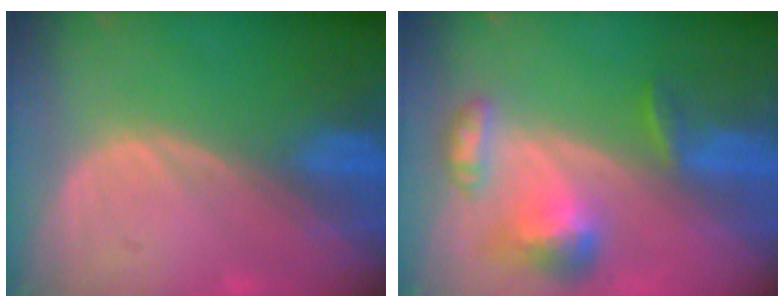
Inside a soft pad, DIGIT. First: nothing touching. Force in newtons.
{"total": 7.0, "press": 6.5, "slide": 2.5}